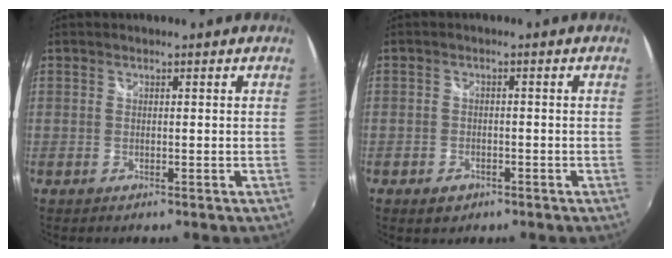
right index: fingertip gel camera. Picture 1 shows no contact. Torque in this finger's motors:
{"motor_torque": [0.38, -0.41, 0.10, 0.00]}